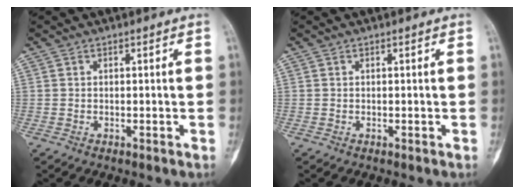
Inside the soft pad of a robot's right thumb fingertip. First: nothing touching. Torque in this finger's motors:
{"motor_torque": [0.02, 0.02, 0.00, 0.00, 0.00]}